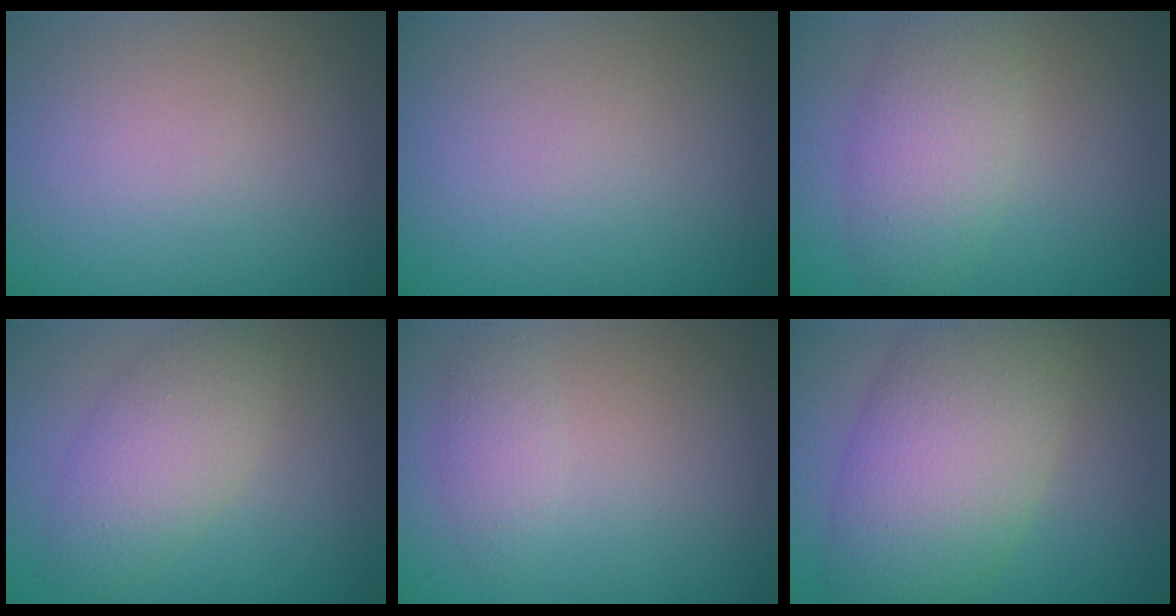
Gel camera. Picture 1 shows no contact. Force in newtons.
{"total": 0.0}
{"total": 4.3, "press": 4.3, "slide": 0.2}
{"total": 4.1, "press": 4.1, "slide": 0.2}
{"total": 1.6, "press": 1.6, "slide": 0.1}
{"total": 9.3, "press": 9.2, "slide": 0.6}